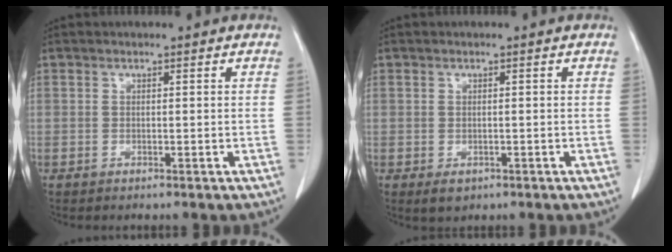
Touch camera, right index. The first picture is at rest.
{"total": 2.1, "force": [-1.1, 1.4, 1.0], "torque": [-0.015, -0.001, -0.007]}